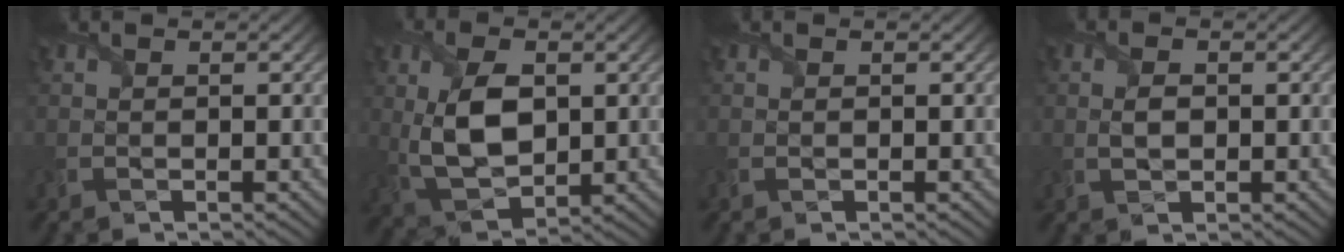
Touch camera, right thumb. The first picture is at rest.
{"total": 9.0, "force": [1.0, 5.2, 7.2], "torque": [-0.162, -0.003, 0.019]}
{"total": 0.0}
{"total": 2.1, "force": [0.0, 1.3, 1.6], "torque": [-0.037, -0.001, 0.001]}